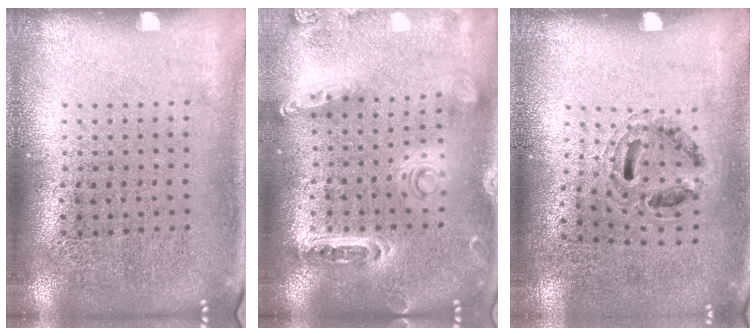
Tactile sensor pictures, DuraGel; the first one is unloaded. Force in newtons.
{"total": 1.3, "press": 1.3, "slide": 0.2}
{"total": 0.8, "press": 0.8, "slide": 0.3}